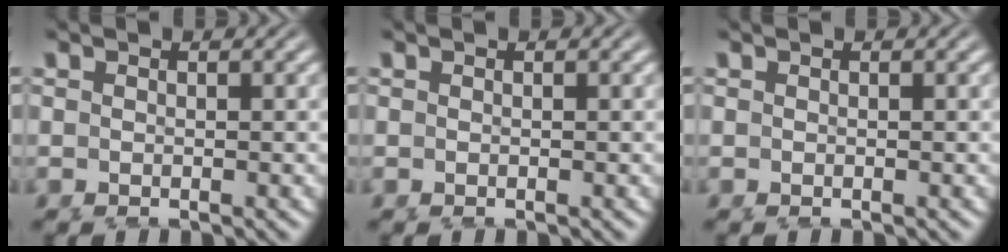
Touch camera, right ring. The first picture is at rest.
{"total": 0.0}
{"total": 0.0}